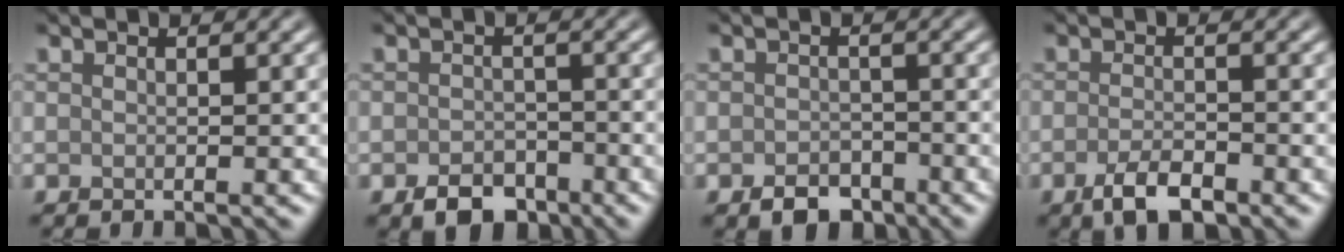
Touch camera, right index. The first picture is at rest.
{"total": 3.3, "force": [-2.1, 2.1, 1.4], "torque": [-0.018, -0.004, -0.042]}
{"total": 2.8, "force": [-1.8, 1.8, 1.2], "torque": [-0.013, -0.002, -0.036]}
{"total": 3.2, "force": [-1.9, 1.2, 2.3], "torque": [-0.045, -0.001, -0.037]}